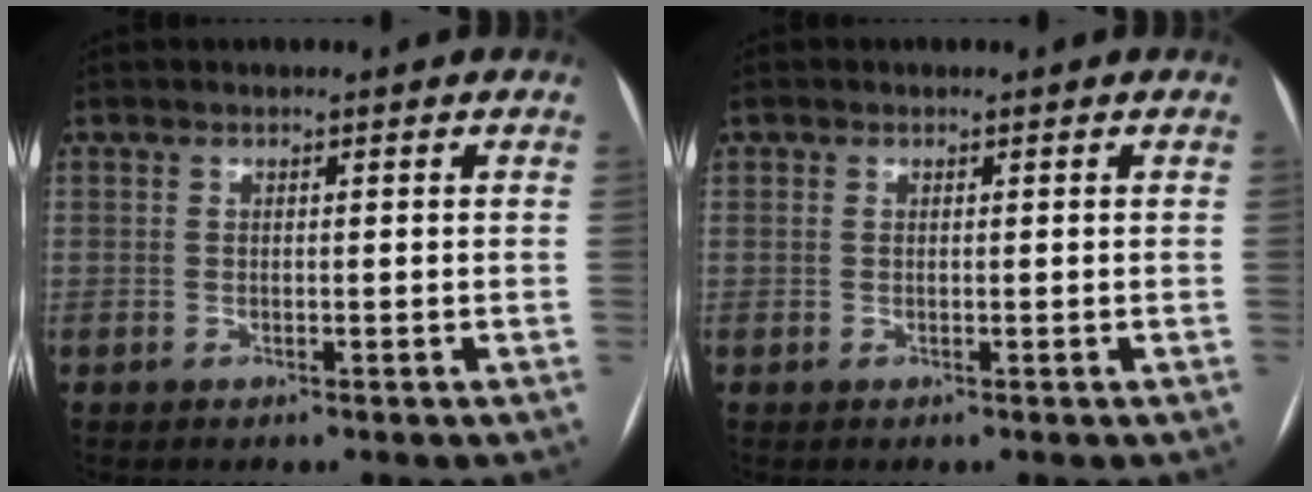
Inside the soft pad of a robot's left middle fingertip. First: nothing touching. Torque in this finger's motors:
{"motor_torque": [0.39, -0.32, 1.05, 0.21]}